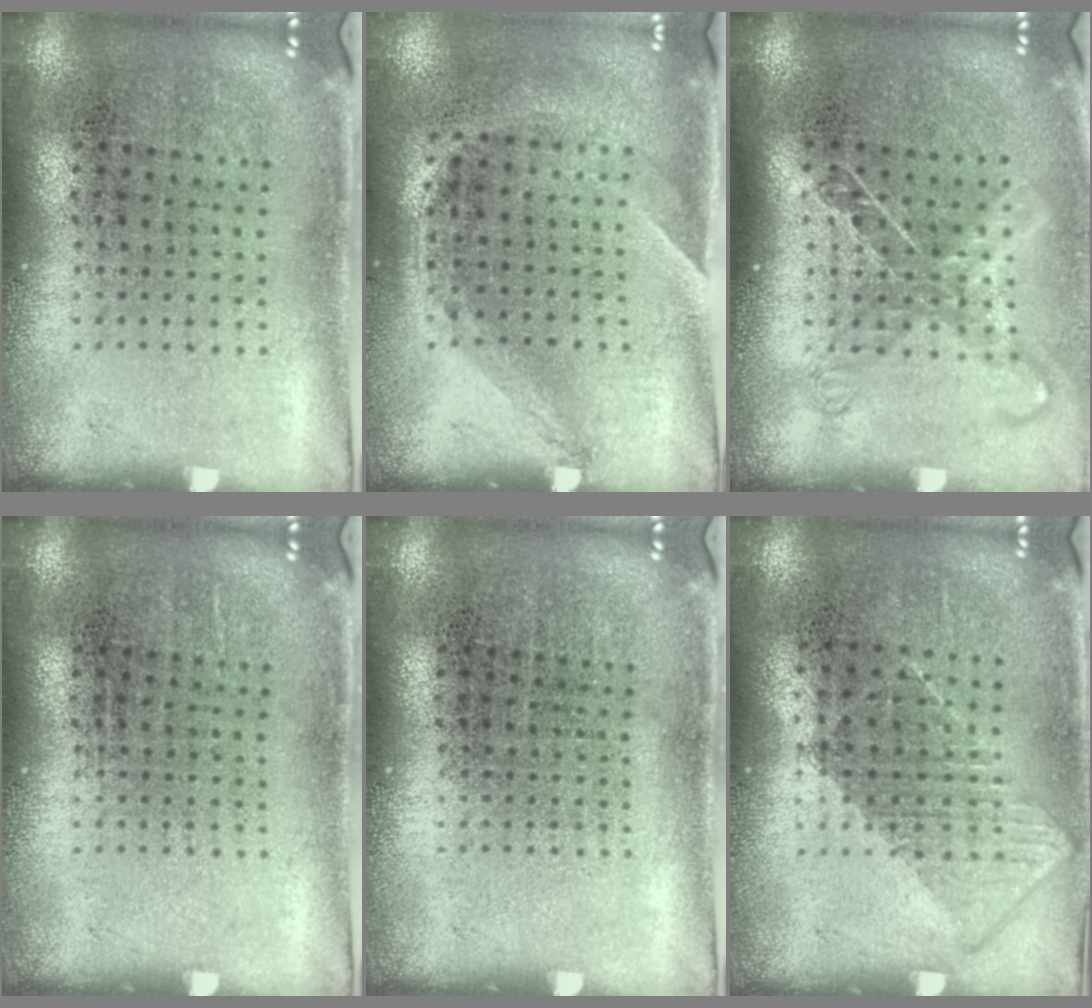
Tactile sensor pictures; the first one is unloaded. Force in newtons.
{"total": 1.4, "press": 1.0, "slide": 1.0}
{"total": 1.5, "press": 1.2, "slide": 0.8}
{"total": 0.0}
{"total": 0.0}
{"total": 0.8, "press": 0.7, "slide": 0.4}